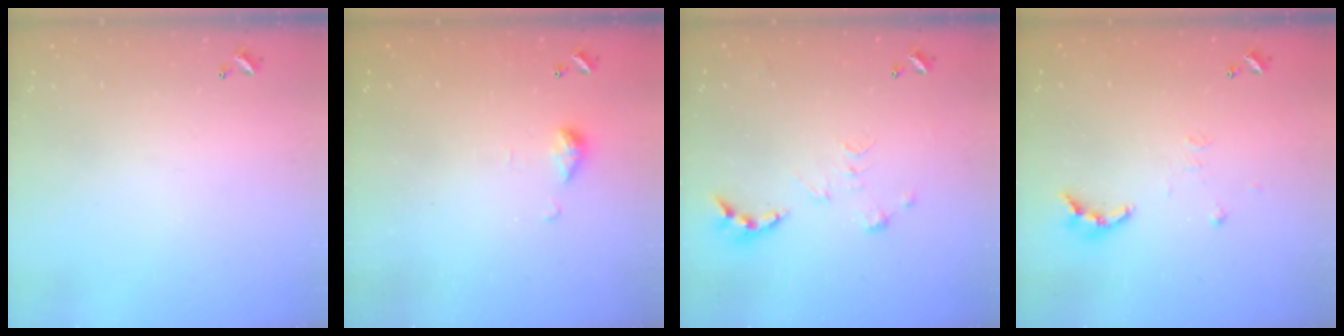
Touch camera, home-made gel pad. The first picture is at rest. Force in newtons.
{"total": 5.6, "press": 5.5, "slide": 0.7}
{"total": 0.0}
{"total": 7.7, "press": 7.6, "slide": 0.6}